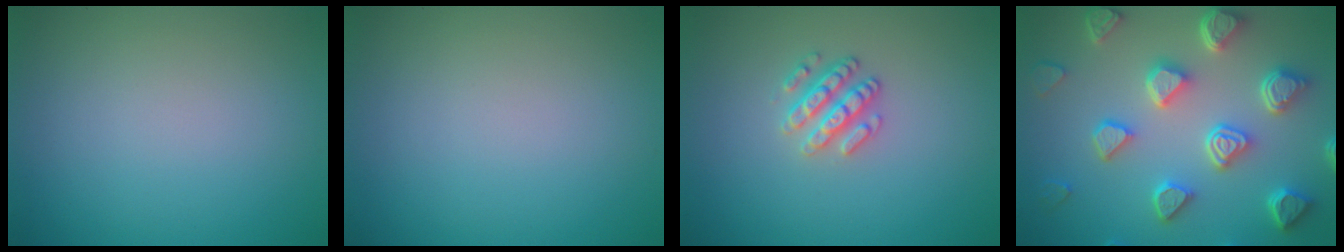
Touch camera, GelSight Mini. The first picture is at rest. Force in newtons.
{"total": 0.0}
{"total": 2.5, "press": 2.4, "slide": 0.6}
{"total": 7.1, "press": 5.5, "slide": 4.4}